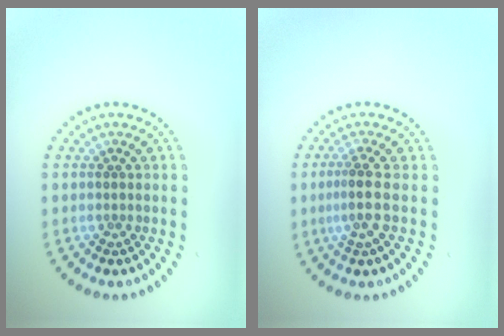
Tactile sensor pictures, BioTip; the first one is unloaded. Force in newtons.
{"total": 2.0, "press": 1.5, "slide": 1.4}